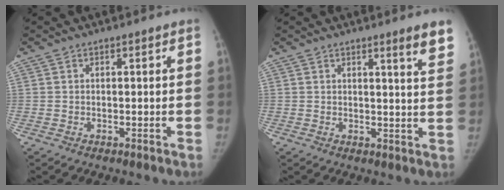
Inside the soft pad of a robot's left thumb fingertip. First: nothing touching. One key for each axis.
{"total": 5.6, "fx": 4.0, "fy": 0.2, "fz": 4.0, "tx": -0.042, "ty": -0.026, "tz": 0.045}